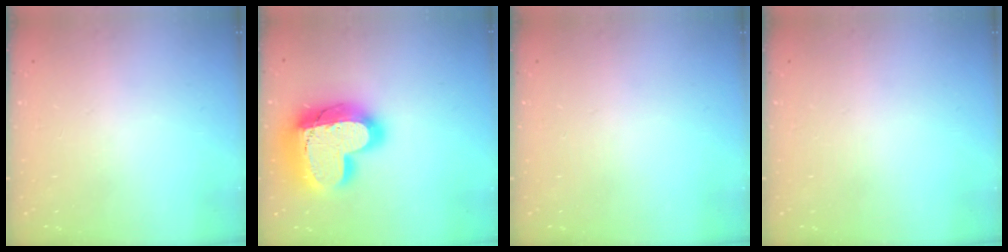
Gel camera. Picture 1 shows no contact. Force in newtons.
{"total": 25.8, "press": 25.7, "slide": 1.9}
{"total": 0.0}
{"total": 0.0}